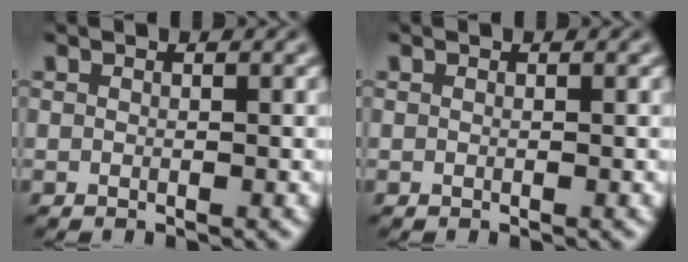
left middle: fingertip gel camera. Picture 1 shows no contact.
{"total": 0.0}